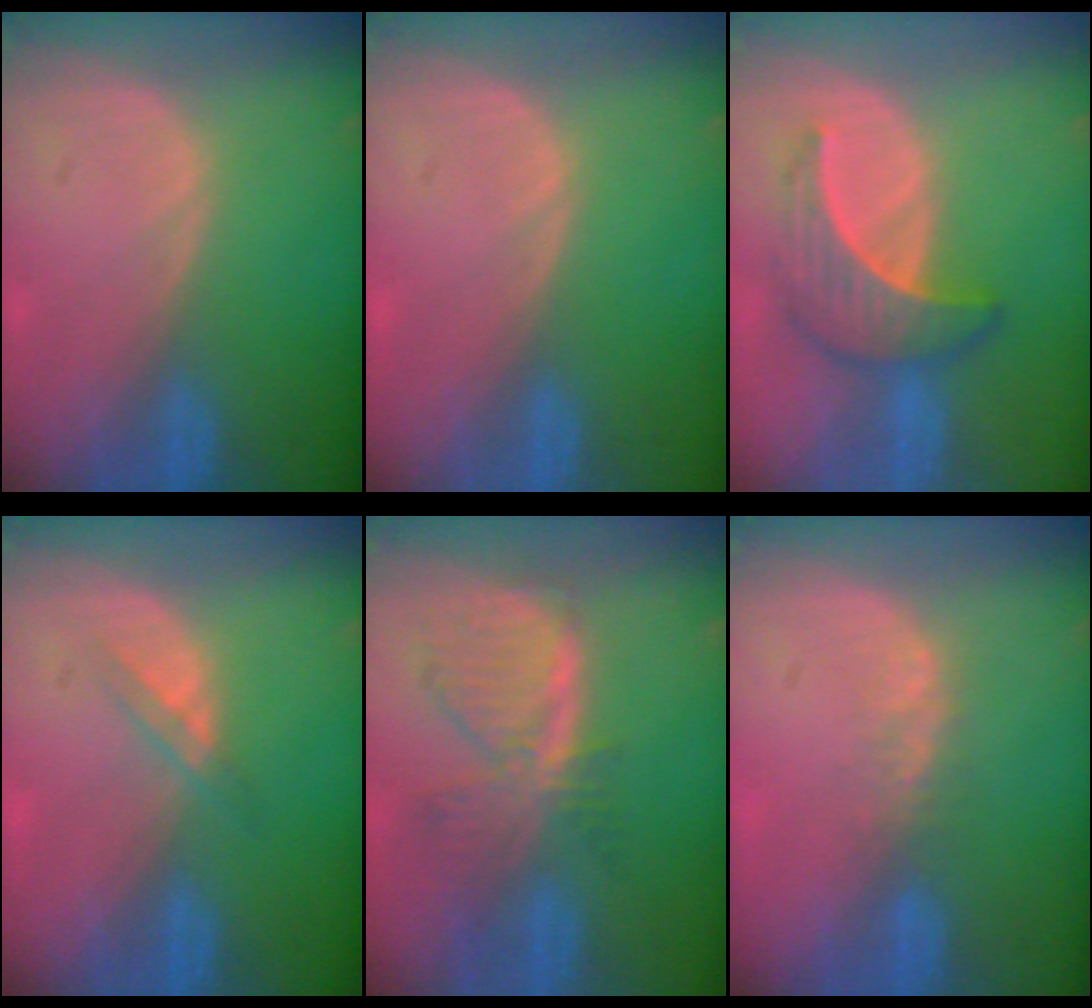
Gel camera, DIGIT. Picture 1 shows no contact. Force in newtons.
{"total": 0.0}
{"total": 6.4, "press": 6.3, "slide": 1.0}
{"total": 1.8, "press": 1.8, "slide": 0.2}
{"total": 8.2, "press": 7.1, "slide": 4.0}
{"total": 2.5, "press": 1.9, "slide": 1.5}